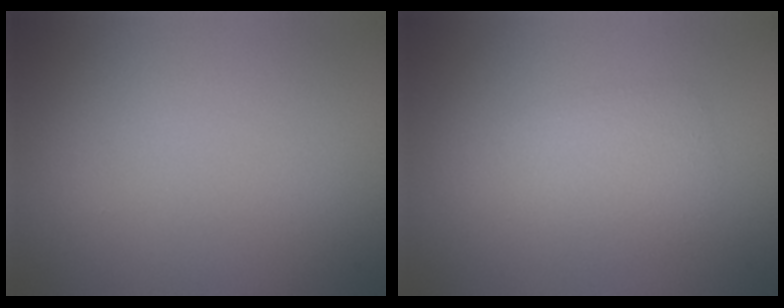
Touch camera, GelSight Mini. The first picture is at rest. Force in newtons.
{"total": 2.4, "press": 2.4, "slide": 0.1}